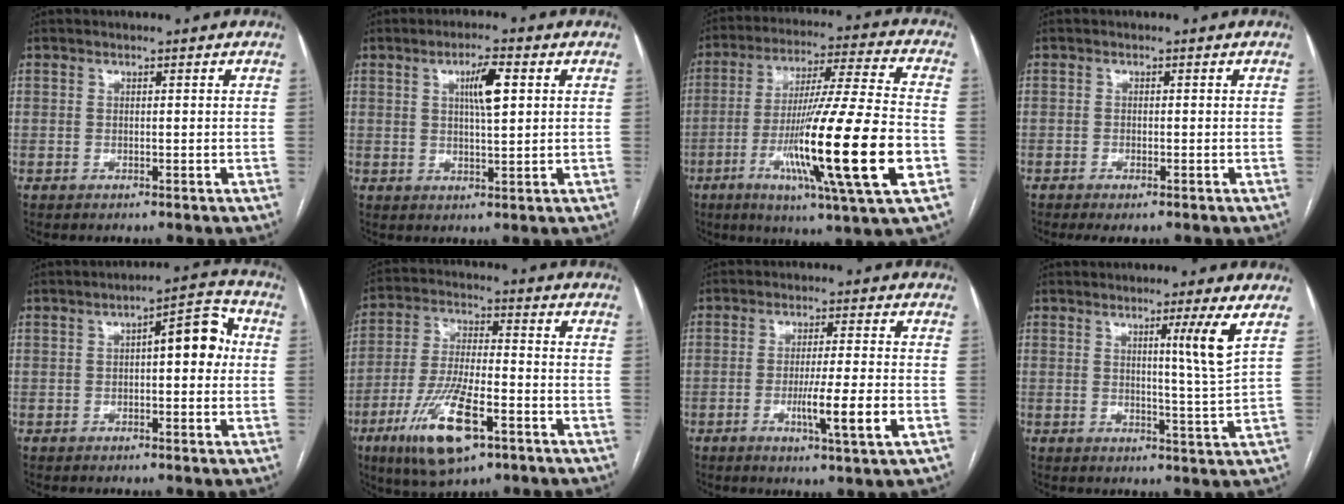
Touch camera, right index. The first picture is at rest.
{"total": 5.4, "force": [1.7, 0.8, 5.1], "torque": [-0.089, 0.005, 0.030]}
{"total": 23.0, "force": [-6.5, -0.3, 22.1], "torque": [-0.373, -0.030, -0.115]}
{"total": 2.2, "force": [-1.5, 0.6, 1.5], "torque": [-0.023, -0.004, -0.020]}
{"total": 7.4, "force": [0.8, 2.4, 7.0], "torque": [-0.092, 0.031, 0.008]}
{"total": 13.9, "force": [-6.9, 3.6, 11.6], "torque": [-0.234, -0.017, -0.117]}
{"total": 7.9, "force": [-2.4, -0.6, 7.5], "torque": [-0.127, -0.019, -0.042]}
{"total": 5.5, "force": [2.4, -1.8, 4.6], "torque": [-0.073, -0.020, 0.042]}